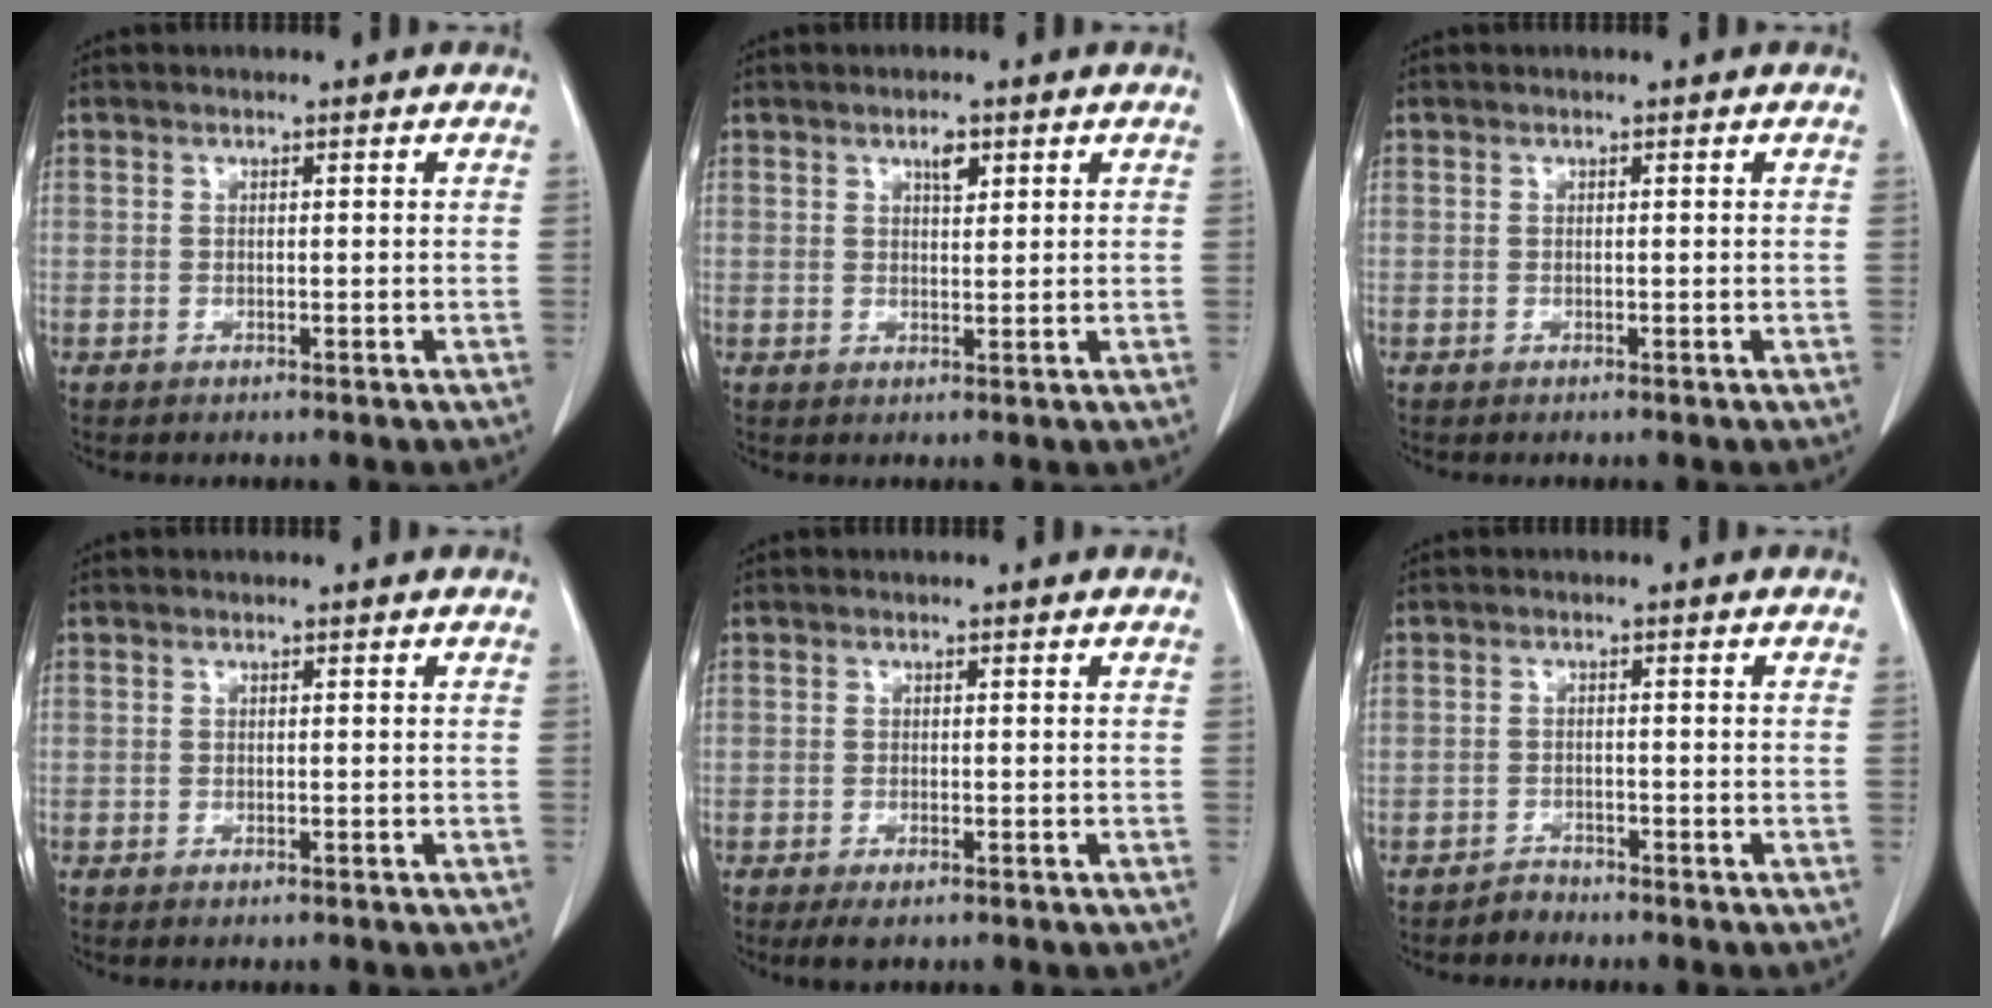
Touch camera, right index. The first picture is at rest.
{"total": 2.2, "force": [1.2, 0.9, 1.6], "torque": [-0.026, -0.002, 0.021]}
{"total": 0.0}
{"total": 0.7, "force": [-0.5, 0.2, 0.4], "torque": [-0.011, -0.002, -0.004]}
{"total": 2.4, "force": [-1.5, 0.7, 1.7], "torque": [-0.021, -0.005, -0.019]}
{"total": 0.8, "force": [-0.7, 0.3, 0.1], "torque": [0.000, 0.000, -0.013]}